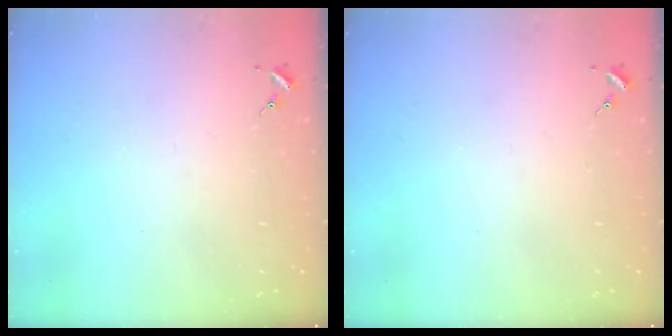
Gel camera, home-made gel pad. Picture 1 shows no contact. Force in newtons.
{"total": 0.0}